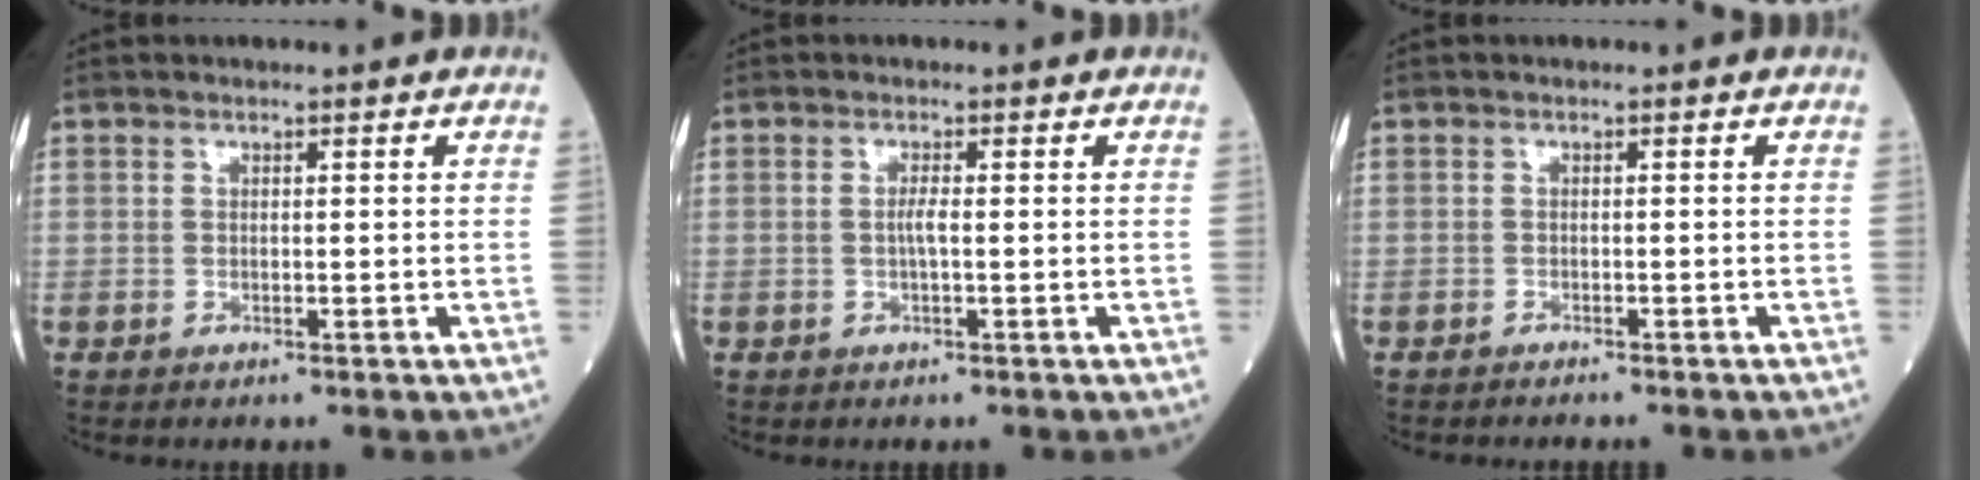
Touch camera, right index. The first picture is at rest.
{"total": 1.4, "force": [-0.1, 0.0, 1.4], "torque": [-0.029, 0.001, 0.000]}
{"total": 2.5, "force": [-2.3, 0.3, 1.0], "torque": [-0.020, -0.002, -0.023]}